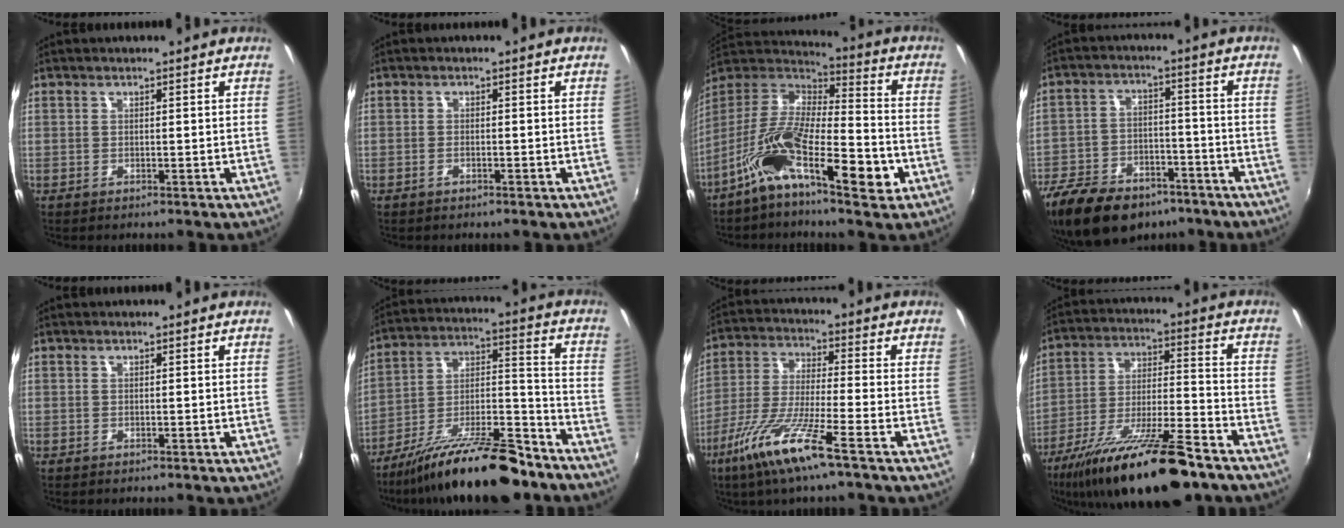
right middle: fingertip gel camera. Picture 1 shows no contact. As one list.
[{"total": 1.1, "force": [-0.8, 0.3, 0.7], "torque": [-0.017, 0.001, -0.018]}, {"total": 18.0, "force": [-8.9, 5.3, 14.7], "torque": [-0.254, -0.008, -0.166]}, {"total": 20.6, "force": [-14.5, 10.4, 10.1], "torque": [-0.228, -0.015, -0.223]}, {"total": 0.0}, {"total": 20.6, "force": [-15.7, 5.3, 12.3], "torque": [-0.214, -0.002, -0.246]}, {"total": 12.6, "force": [-7.3, 0.6, 10.2], "torque": [-0.220, -0.019, -0.143]}, {"total": 22.4, "force": [-16.0, 4.4, 14.9], "torque": [-0.279, -0.041, -0.266]}]